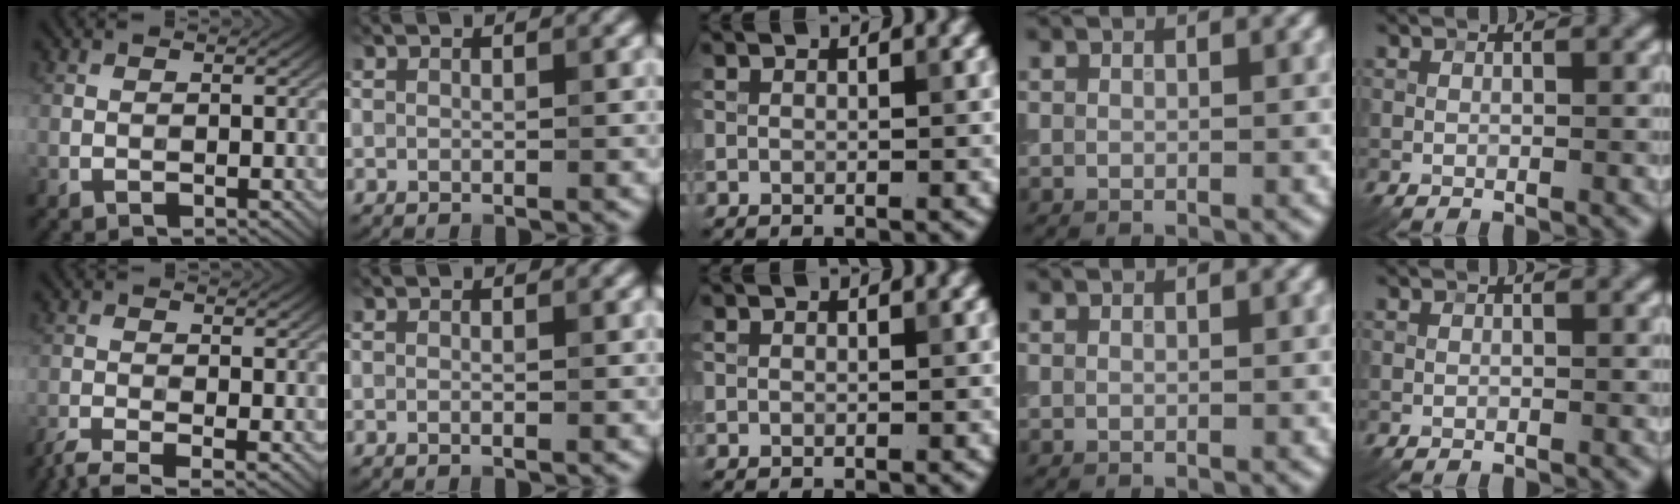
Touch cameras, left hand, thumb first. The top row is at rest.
{"thumb": {"total": 3.9, "force": [-3.1, 0.6, 2.4], "torque": [-0.044, -0.010, -0.070]}}